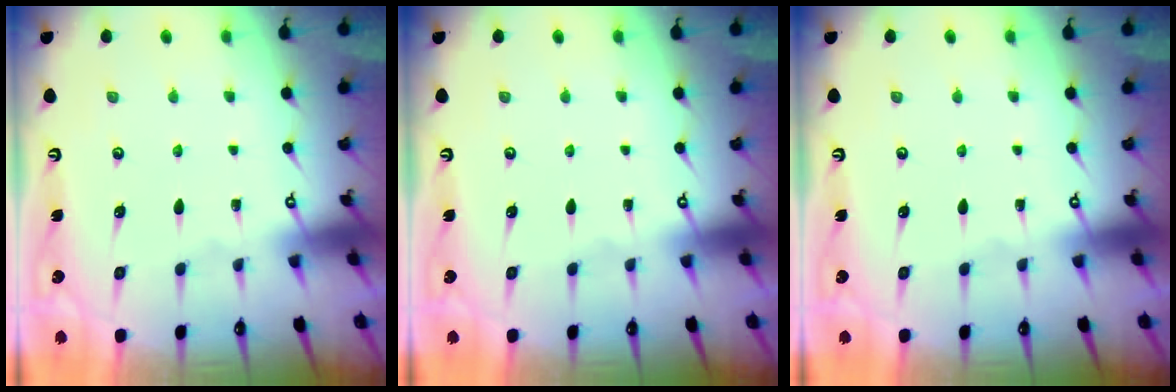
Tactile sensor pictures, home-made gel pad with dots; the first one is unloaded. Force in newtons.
{"total": 0.0}
{"total": 0.0}